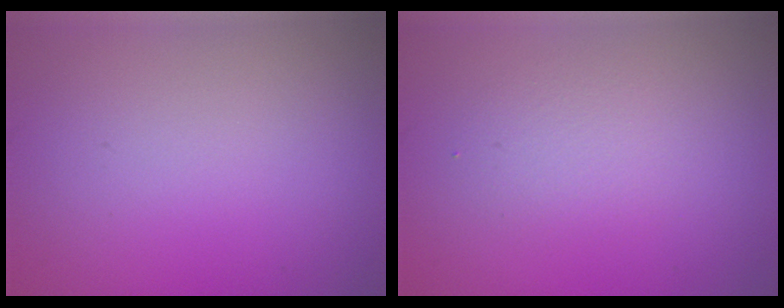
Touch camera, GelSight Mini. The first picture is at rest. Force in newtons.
{"total": 2.0, "press": 2.0, "slide": 0.2}